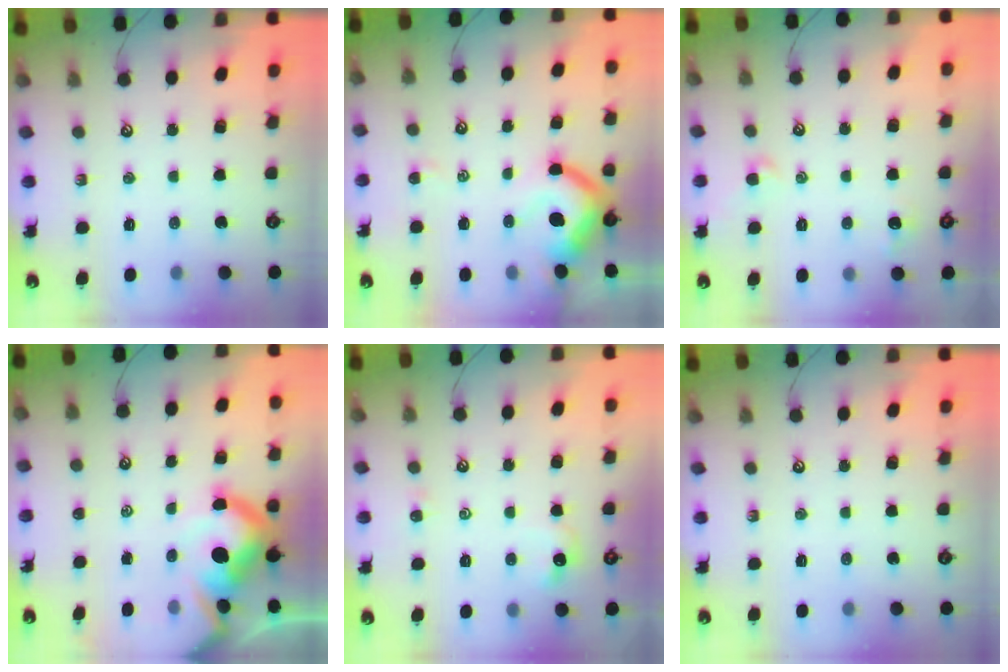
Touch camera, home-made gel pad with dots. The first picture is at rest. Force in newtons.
{"total": 9.3, "press": 9.2, "slide": 1.5}
{"total": 1.7, "press": 1.6, "slide": 0.5}
{"total": 13.3, "press": 13.2, "slide": 1.7}
{"total": 2.4, "press": 2.3, "slide": 0.7}
{"total": 0.0}